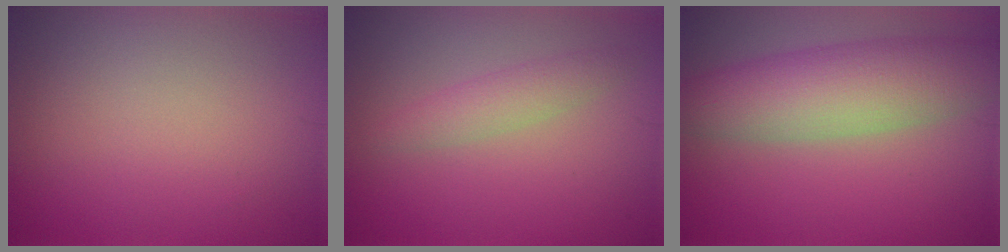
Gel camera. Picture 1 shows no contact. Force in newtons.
{"total": 2.1, "press": 2.1, "slide": 0.1}
{"total": 7.5, "press": 7.5, "slide": 0.4}